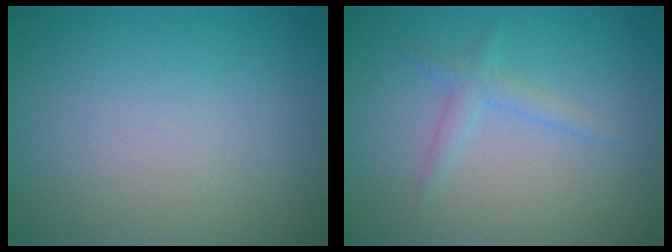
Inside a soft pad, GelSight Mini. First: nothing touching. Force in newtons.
{"total": 1.6, "press": 1.6, "slide": 0.1}